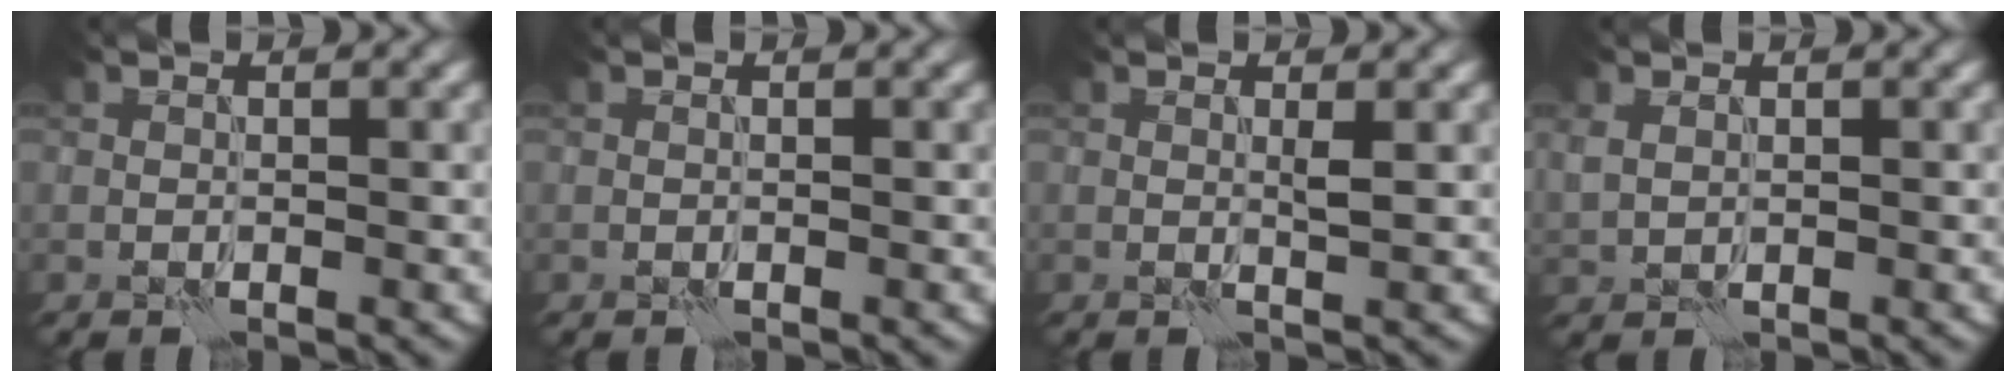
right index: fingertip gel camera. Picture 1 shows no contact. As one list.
[{"total": 0.0}, {"total": 0.8, "force": [0.3, -0.1, 0.8], "torque": [-0.017, 0.001, 0.003]}, {"total": 1.2, "force": [0.6, 0.8, 0.7], "torque": [-0.021, 0.003, 0.015]}]